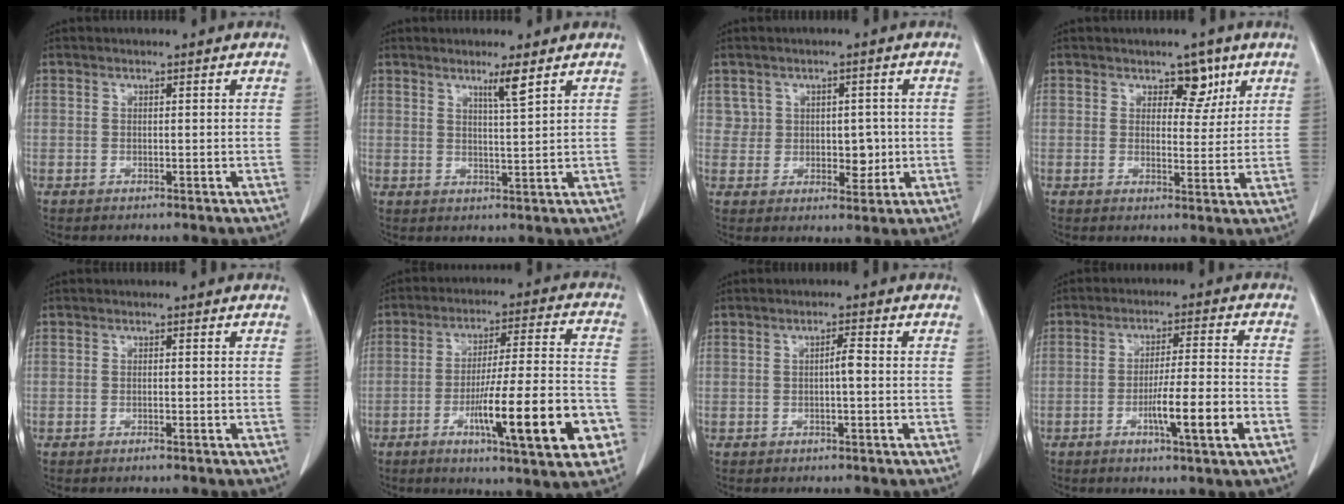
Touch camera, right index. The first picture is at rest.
{"total": 3.2, "force": [2.1, -0.6, 2.3], "torque": [-0.044, -0.008, 0.039]}
{"total": 4.6, "force": [0.6, 3.8, 2.5], "torque": [-0.018, 0.001, 0.014]}
{"total": 4.4, "force": [2.5, 2.6, 2.4], "torque": [-0.021, 0.001, 0.036]}
{"total": 0.6, "force": [-0.5, 0.0, 0.4], "torque": [-0.007, 0.000, -0.008]}
{"total": 18.0, "force": [-6.7, 1.7, 16.7], "torque": [-0.237, 0.000, -0.094]}
{"total": 1.7, "force": [-0.2, 0.2, 1.7], "torque": [-0.029, 0.003, -0.003]}
{"total": 9.0, "force": [-3.4, -0.2, 8.3], "torque": [-0.138, -0.007, -0.056]}